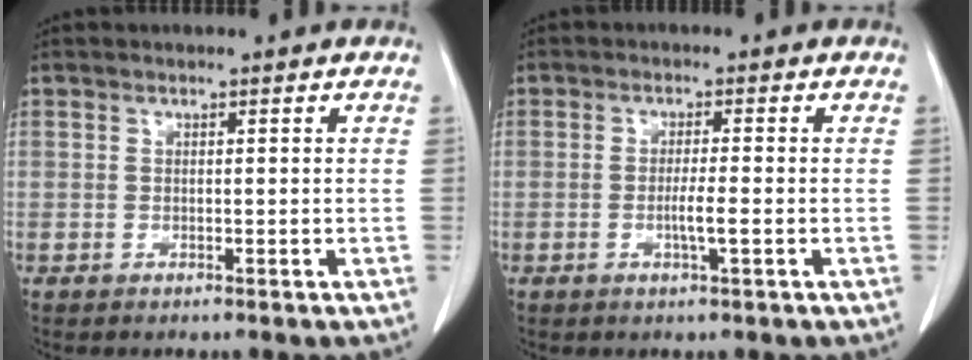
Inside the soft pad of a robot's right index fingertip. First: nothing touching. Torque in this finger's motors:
{"motor_torque": [0.33, -0.17, 0.30, 0.06]}